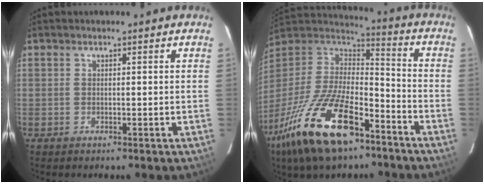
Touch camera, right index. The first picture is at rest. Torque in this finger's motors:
{"motor_torque": [1.43, -0.71, 1.06, 0.21]}